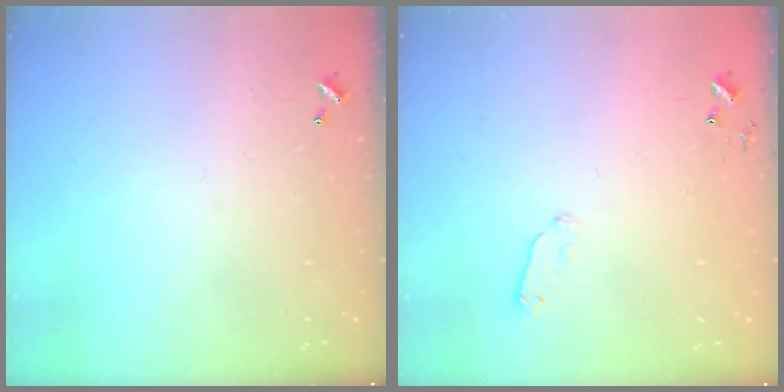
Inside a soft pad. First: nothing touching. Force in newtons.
{"total": 5.1, "press": 5.0, "slide": 0.8}